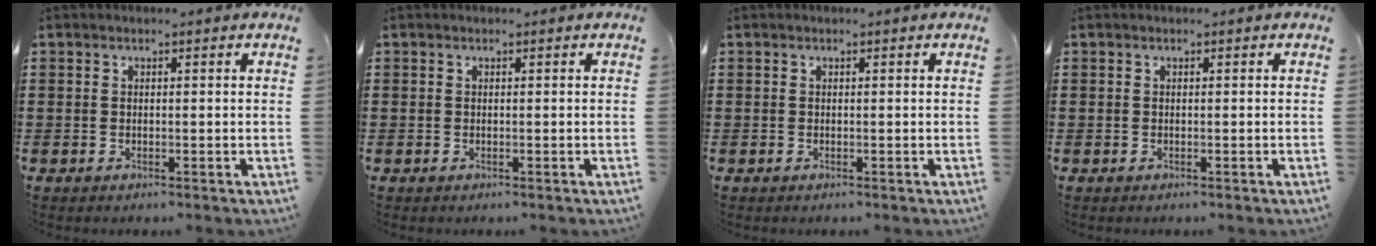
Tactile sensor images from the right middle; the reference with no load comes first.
{"total": 0.0}
{"total": 0.0}
{"total": 0.0}